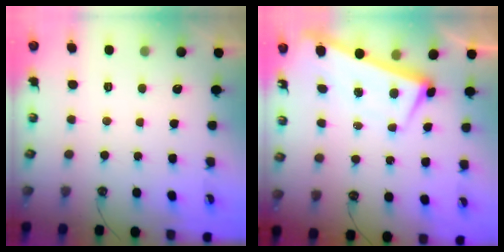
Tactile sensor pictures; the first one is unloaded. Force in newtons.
{"total": 2.0, "press": 1.1, "slide": 1.7}